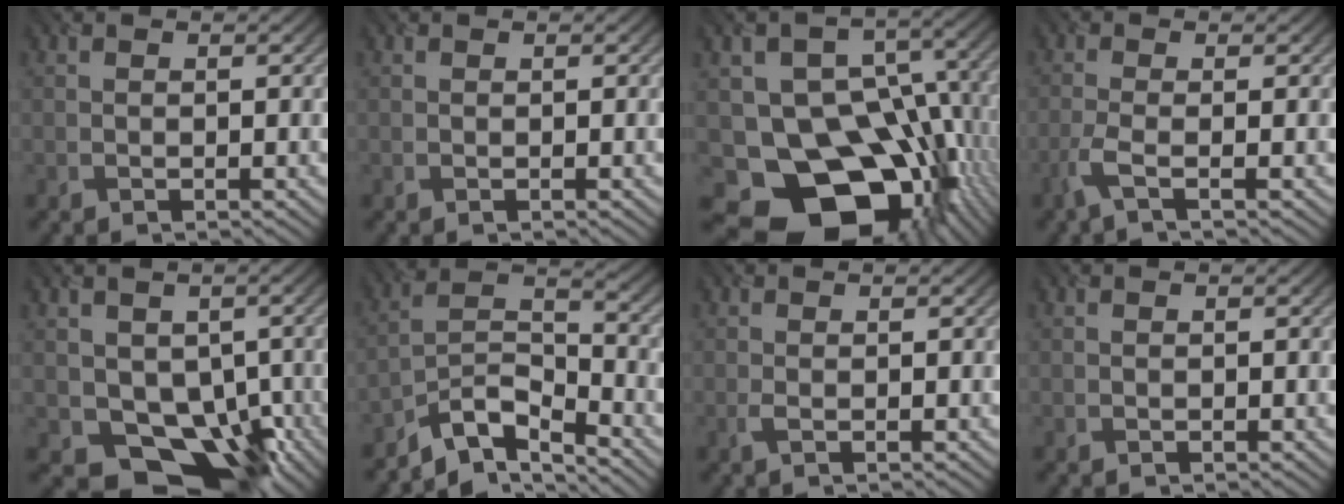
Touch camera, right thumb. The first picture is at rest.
{"total": 0.0}
{"total": 18.6, "force": [-6.5, 13.9, 10.5], "torque": [-0.152, -0.023, -0.091]}
{"total": 2.8, "force": [-1.3, 0.3, 2.4], "torque": [-0.052, 0.003, -0.042]}
{"total": 10.5, "force": [-2.3, 7.8, 6.6], "torque": [-0.098, -0.033, -0.029]}
{"total": 8.1, "force": [-6.4, 2.8, 4.2], "torque": [-0.071, -0.004, -0.135]}
{"total": 0.8, "force": [-0.3, 0.2, 0.8], "torque": [-0.021, 0.000, -0.006]}
{"total": 0.0}